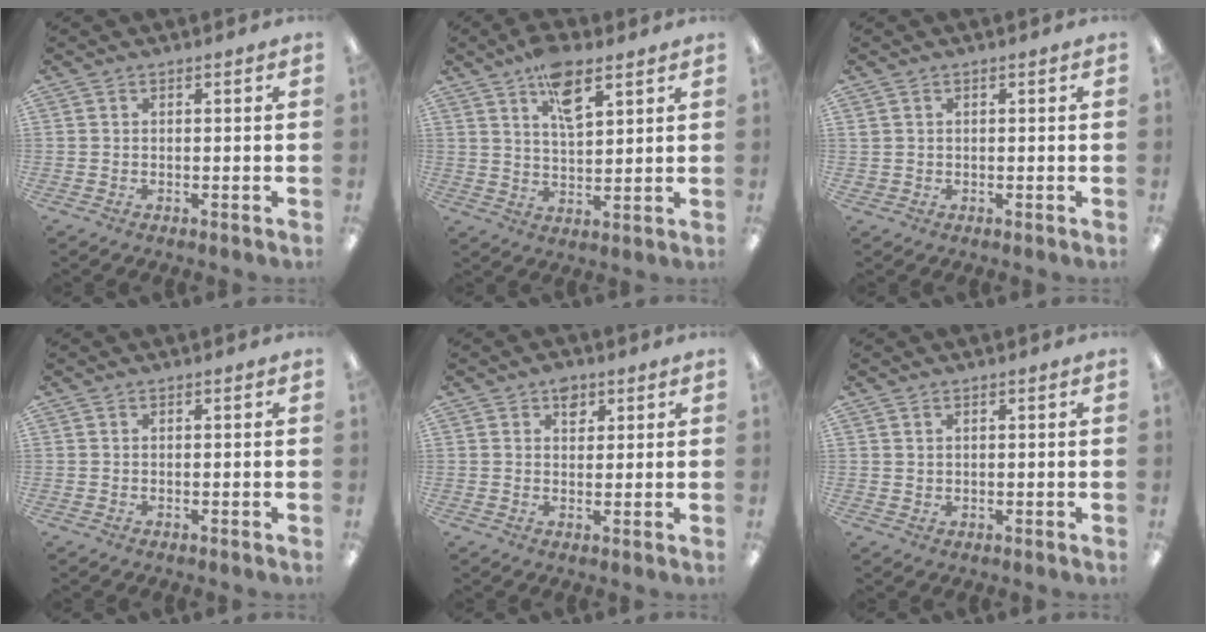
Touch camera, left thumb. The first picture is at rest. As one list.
[{"total": 9.5, "force": [6.0, 3.9, 6.3], "torque": [-0.104, -0.021, 0.102]}, {"total": 1.3, "force": [0.6, 1.2, 0.3], "torque": [-0.008, 0.004, 0.010]}, {"total": 0.0}, {"total": 4.0, "force": [2.4, 2.6, 1.8], "torque": [-0.007, -0.009, 0.037]}, {"total": 1.4, "force": [1.1, 0.8, 0.2], "torque": [-0.004, 0.000, 0.021]}]